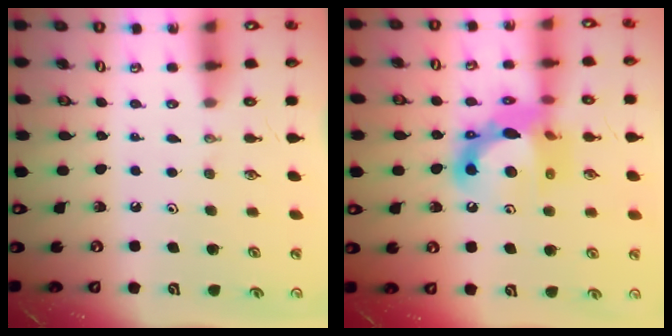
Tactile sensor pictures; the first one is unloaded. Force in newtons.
{"total": 16.0, "press": 15.9, "slide": 1.2}